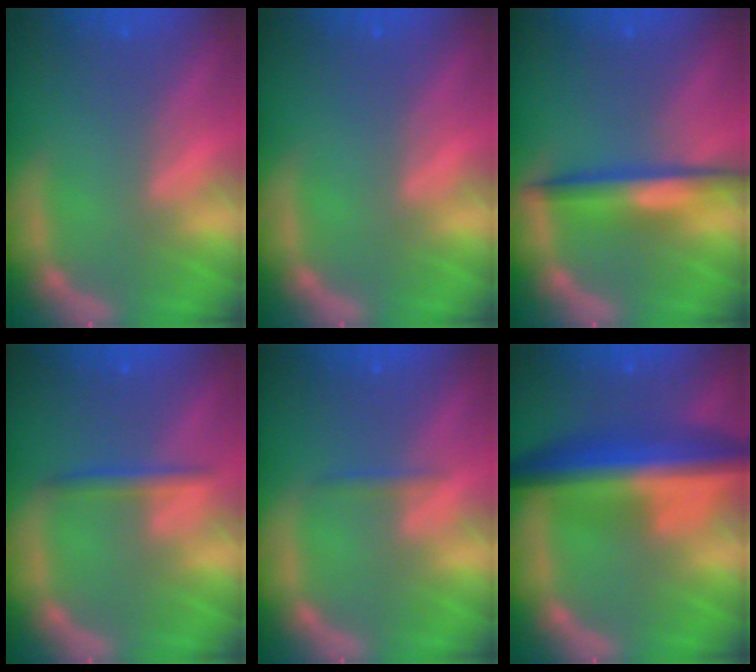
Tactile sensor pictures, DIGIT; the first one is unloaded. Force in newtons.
{"total": 0.0}
{"total": 4.5}
{"total": 1.9}
{"total": 0.9}
{"total": 9.5}